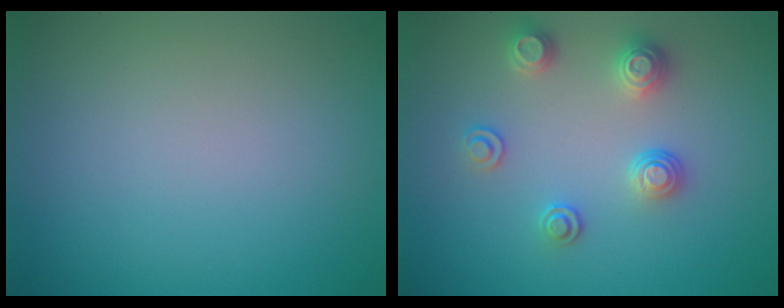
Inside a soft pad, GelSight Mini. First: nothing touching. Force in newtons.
{"total": 2.7, "press": 2.6, "slide": 0.3}